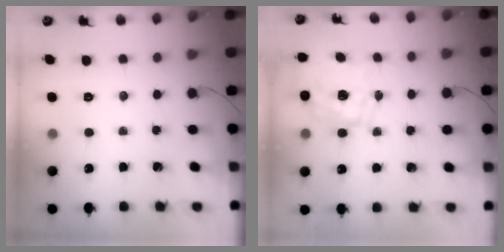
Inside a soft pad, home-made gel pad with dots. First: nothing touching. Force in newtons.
{"total": 1.6, "press": 1.4, "slide": 0.8}